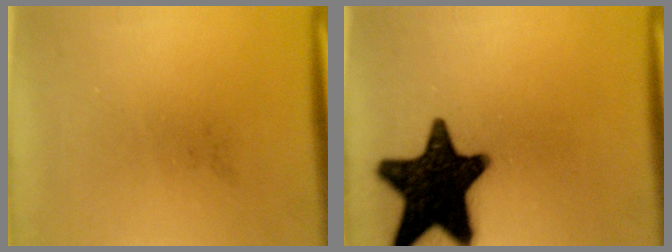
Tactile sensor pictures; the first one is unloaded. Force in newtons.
{"total": 19.5}